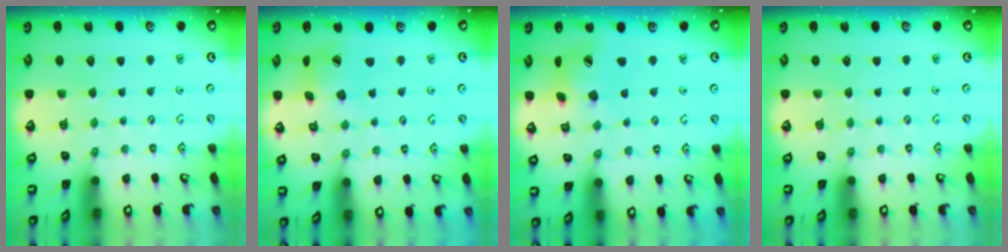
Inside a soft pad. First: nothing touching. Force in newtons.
{"total": 9.2, "press": 9.1, "slide": 1.2}
{"total": 12.9, "press": 12.9, "slide": 1.0}
{"total": 0.0}